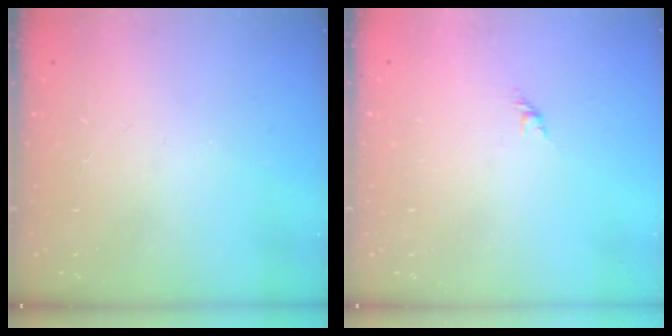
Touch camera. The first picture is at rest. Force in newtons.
{"total": 1.6, "press": 1.5, "slide": 0.7}